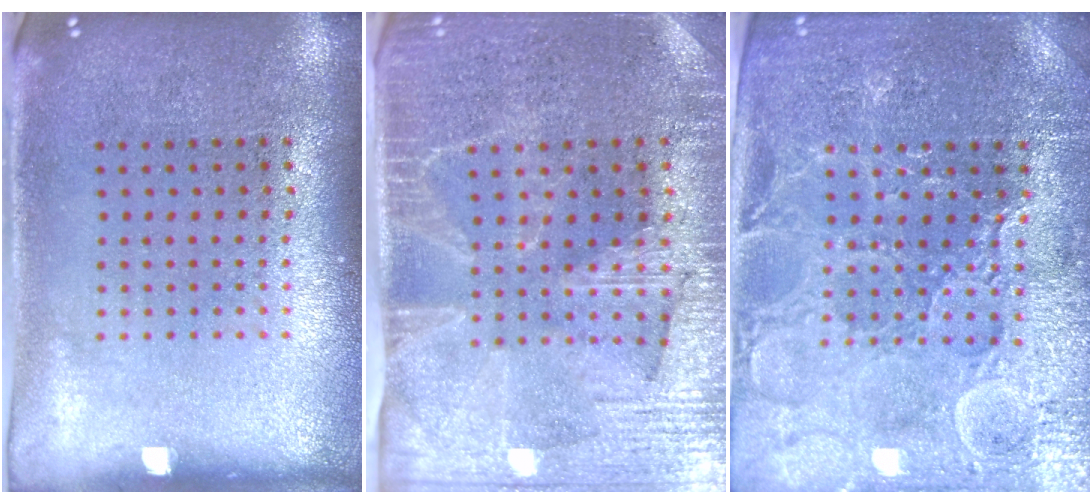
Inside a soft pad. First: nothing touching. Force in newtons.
{"total": 4.0, "press": 3.4, "slide": 2.0}
{"total": 4.3, "press": 4.1, "slide": 1.3}